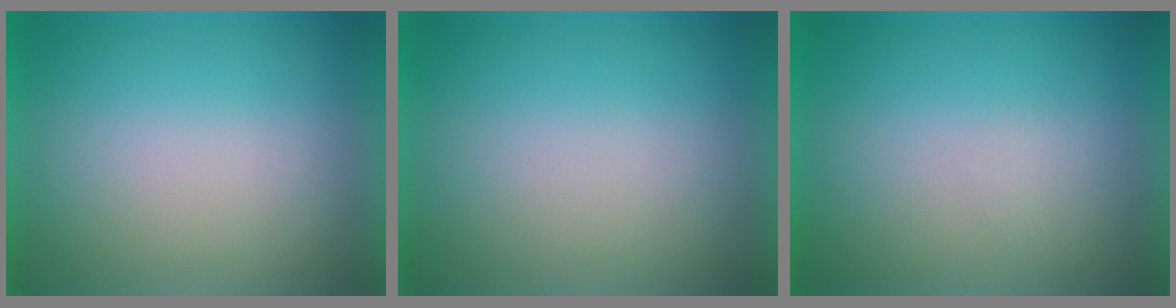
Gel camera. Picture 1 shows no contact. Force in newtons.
{"total": 0.0}
{"total": 1.2}